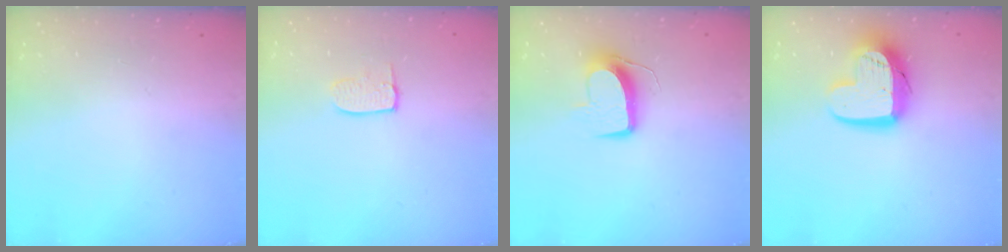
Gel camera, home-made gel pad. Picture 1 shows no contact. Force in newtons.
{"total": 6.5, "press": 6.5, "slide": 0.6}
{"total": 9.8, "press": 9.8, "slide": 0.8}
{"total": 14.4, "press": 14.3, "slide": 1.4}